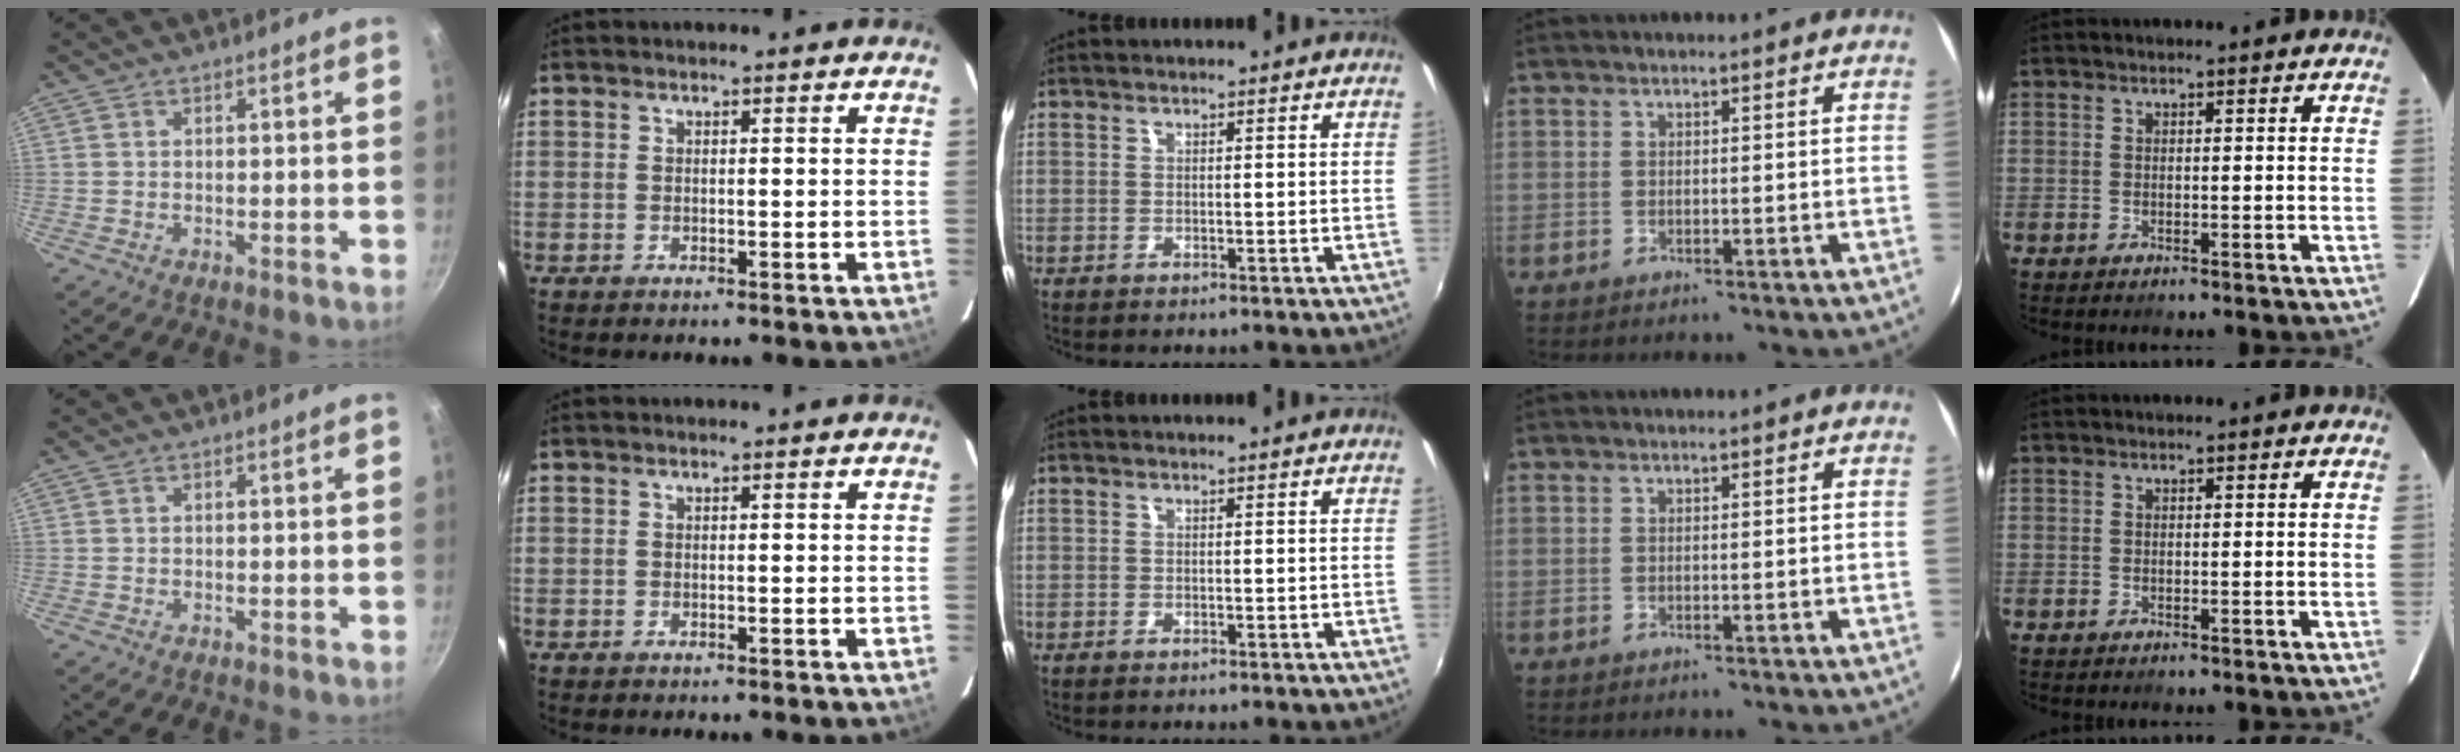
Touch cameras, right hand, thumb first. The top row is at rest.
{}